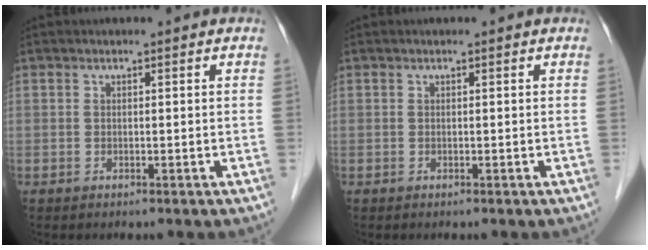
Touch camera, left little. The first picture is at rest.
{"total": 0.0}